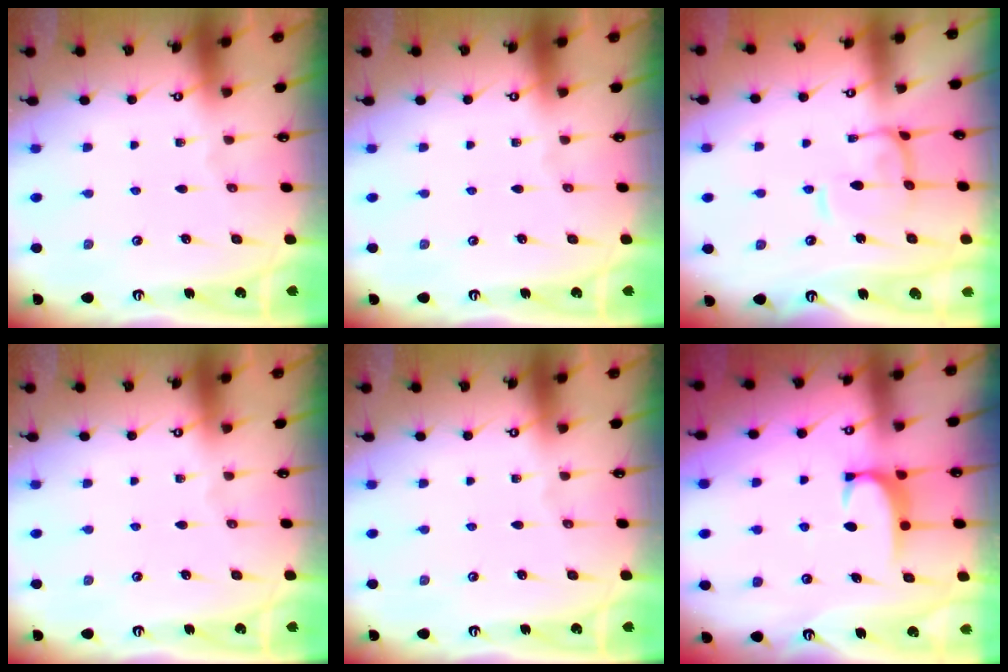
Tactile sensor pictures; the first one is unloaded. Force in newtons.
{"total": 0.0}
{"total": 3.2, "press": 3.1, "slide": 0.5}
{"total": 0.0}
{"total": 0.0}
{"total": 1.6, "press": 1.6, "slide": 0.5}